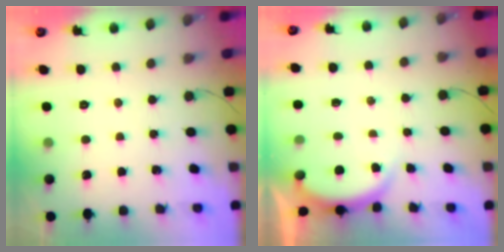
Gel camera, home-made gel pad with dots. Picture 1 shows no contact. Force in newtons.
{"total": 3.0, "press": 2.9, "slide": 0.6}